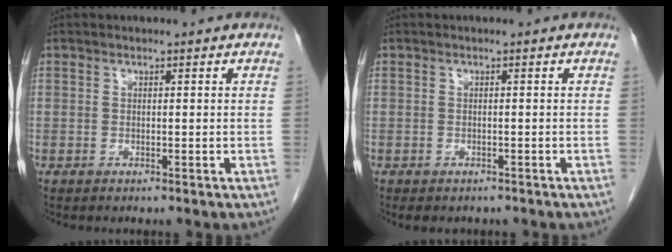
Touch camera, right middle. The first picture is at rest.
{"total": 3.6, "force": [-3.1, 0.8, 1.6], "torque": [-0.019, -0.008, -0.042]}